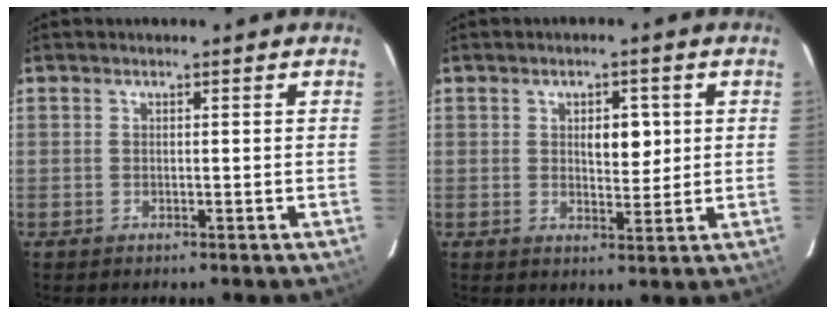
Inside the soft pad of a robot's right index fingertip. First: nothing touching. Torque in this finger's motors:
{"motor_torque": [0.56, 0.26, 0.10, 0.05]}